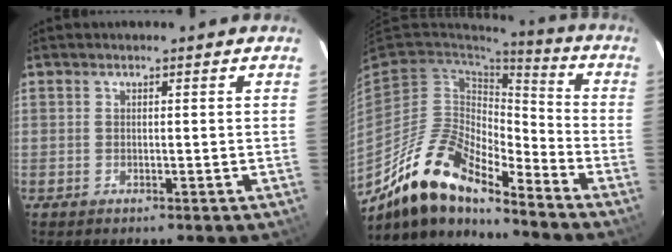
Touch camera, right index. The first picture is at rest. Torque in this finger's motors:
{"motor_torque": [1.03, -1.11, 0.54, 0.08]}